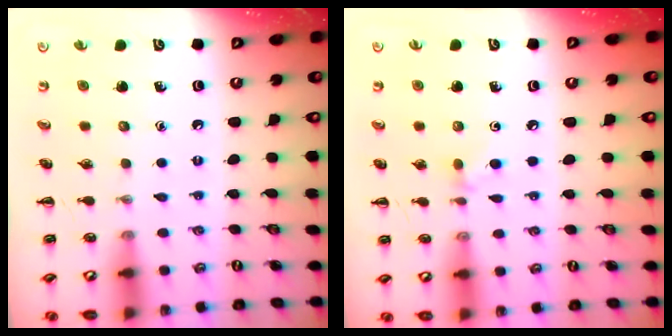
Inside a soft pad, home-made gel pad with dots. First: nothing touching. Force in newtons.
{"total": 5.0, "press": 4.6, "slide": 1.9}